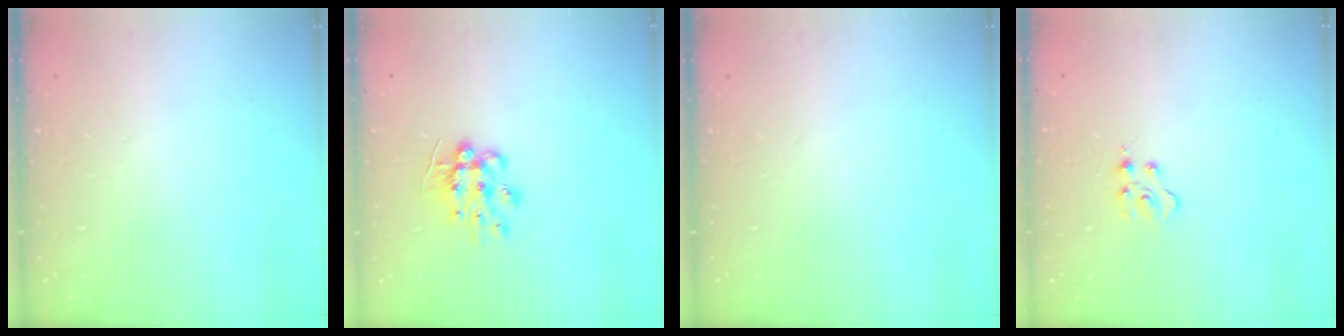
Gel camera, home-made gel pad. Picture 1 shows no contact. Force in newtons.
{"total": 9.3, "press": 9.3, "slide": 0.7}
{"total": 0.0}
{"total": 3.2, "press": 3.2, "slide": 0.5}